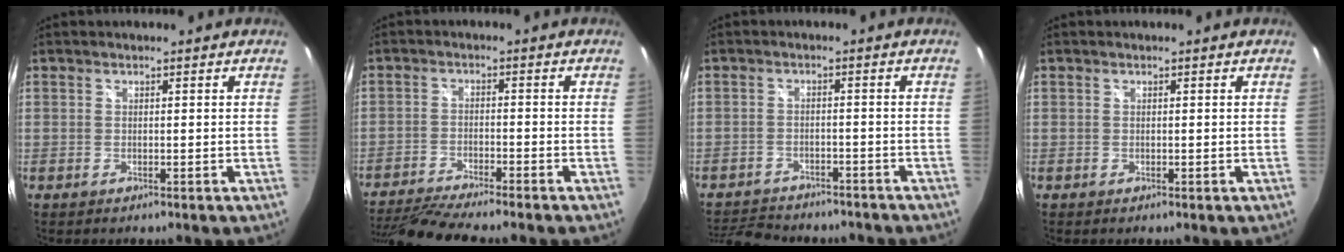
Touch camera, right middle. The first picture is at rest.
{"total": 12.1, "force": [-10.7, 0.3, 5.6], "torque": [-0.129, -0.017, -0.183]}
{"total": 11.0, "force": [-9.6, 3.9, 3.7], "torque": [-0.094, -0.009, -0.141]}
{"total": 0.0}